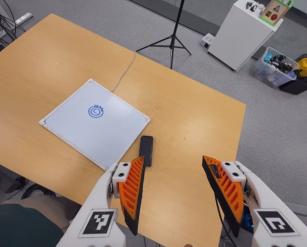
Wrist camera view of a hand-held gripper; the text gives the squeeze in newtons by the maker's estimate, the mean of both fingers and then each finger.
{"total": 0.0}